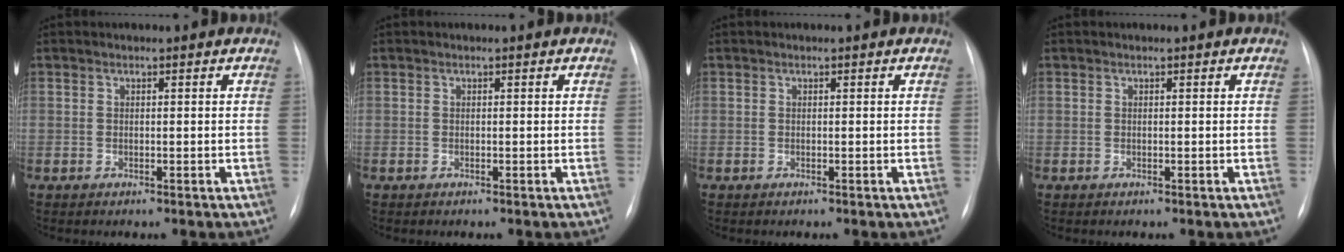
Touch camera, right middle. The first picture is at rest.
{"total": 0.0}
{"total": 0.0}
{"total": 0.0}